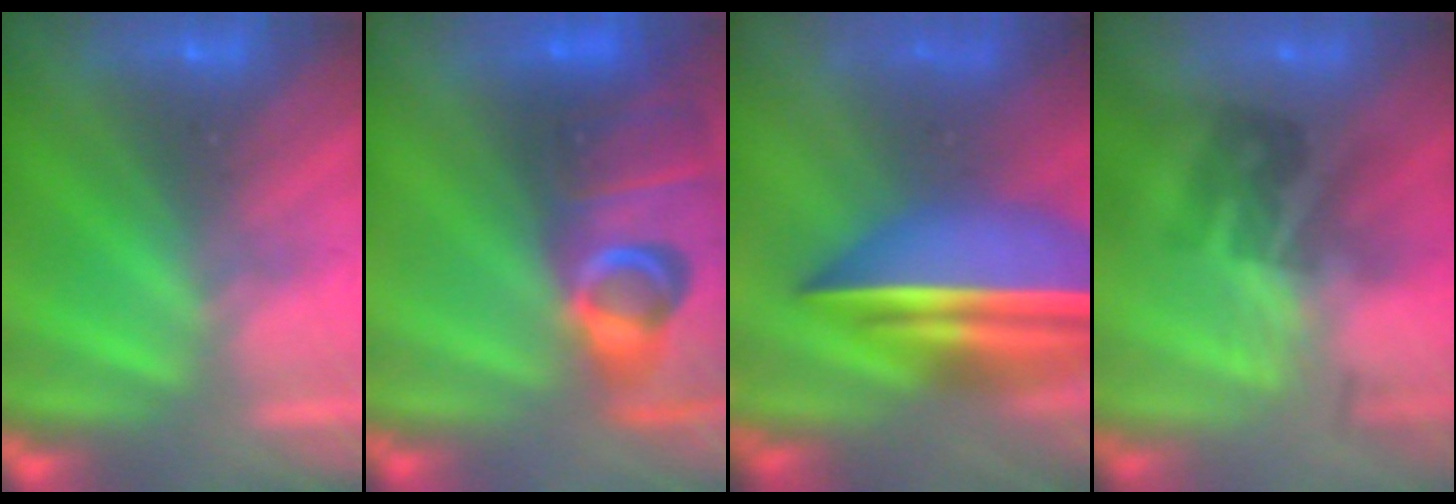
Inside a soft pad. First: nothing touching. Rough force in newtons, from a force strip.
{"total": 5.9}
{"total": 7.1}
{"total": 2.2}